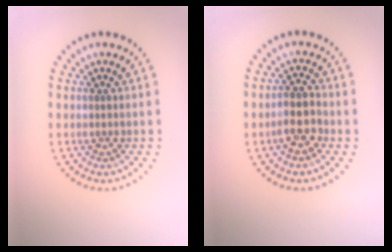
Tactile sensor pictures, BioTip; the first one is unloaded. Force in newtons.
{"total": 2.8, "press": 2.6, "slide": 1.0}